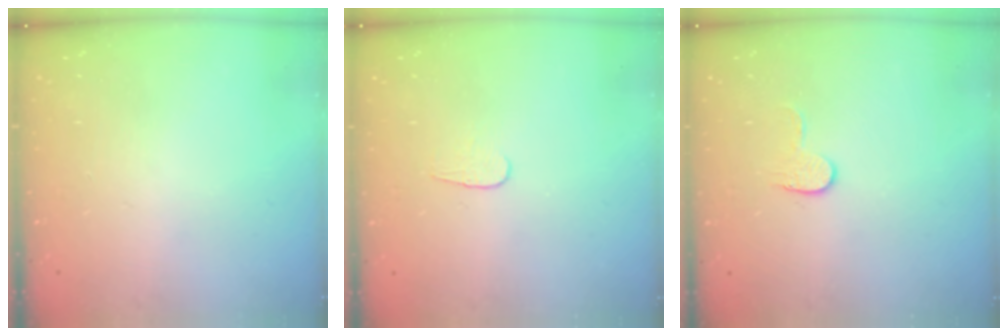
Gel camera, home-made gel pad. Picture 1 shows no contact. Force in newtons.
{"total": 3.8, "press": 3.8, "slide": 0.4}
{"total": 5.4, "press": 5.4, "slide": 0.5}